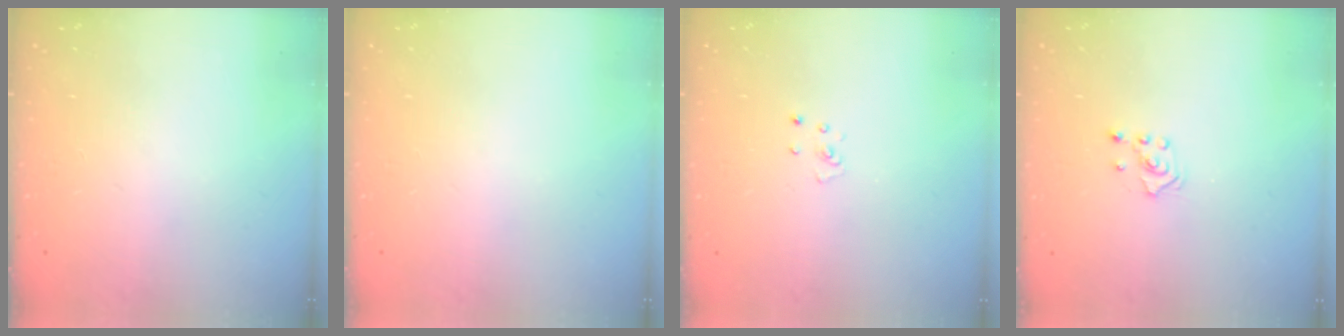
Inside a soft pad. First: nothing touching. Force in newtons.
{"total": 0.0}
{"total": 2.3, "press": 2.3, "slide": 0.2}
{"total": 2.4, "press": 2.2, "slide": 0.8}